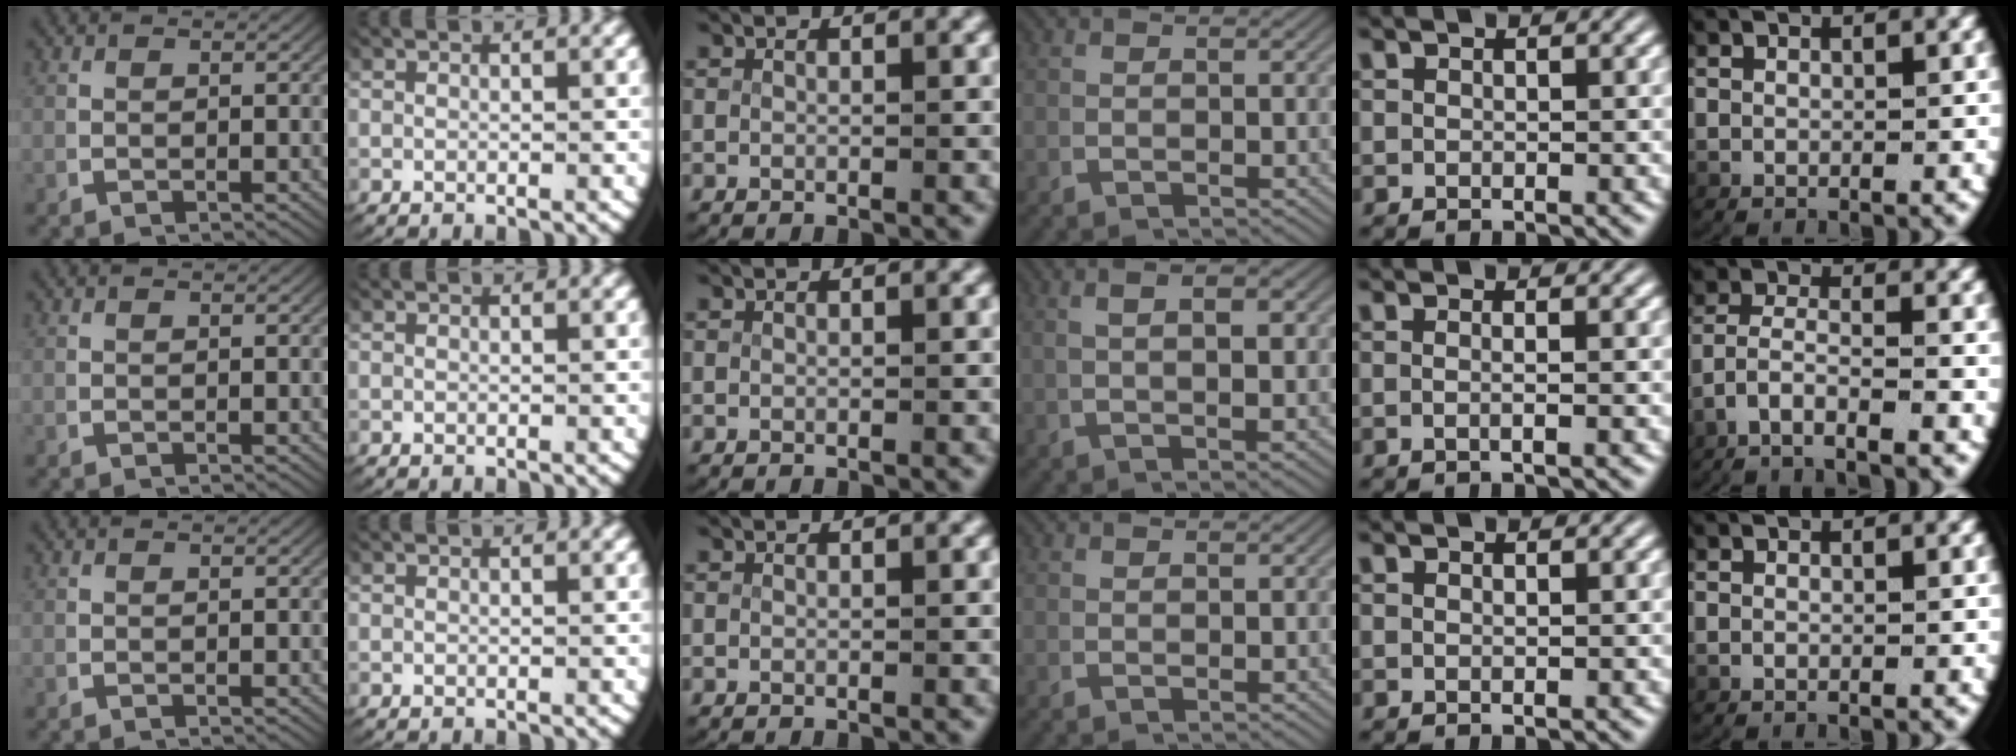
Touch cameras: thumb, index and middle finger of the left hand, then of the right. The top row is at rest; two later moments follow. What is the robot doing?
{"motion": "lift_and_place", "object": "towel"}